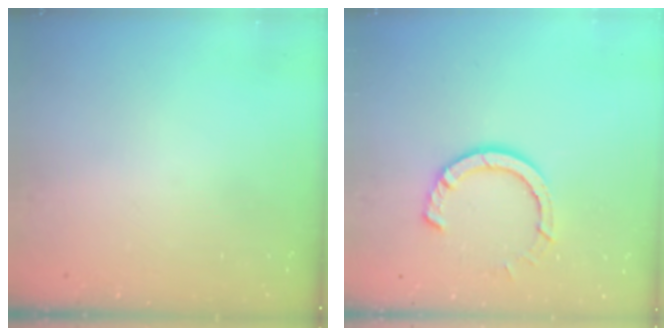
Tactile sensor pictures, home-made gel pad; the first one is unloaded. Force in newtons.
{"total": 8.5, "press": 8.4, "slide": 1.0}